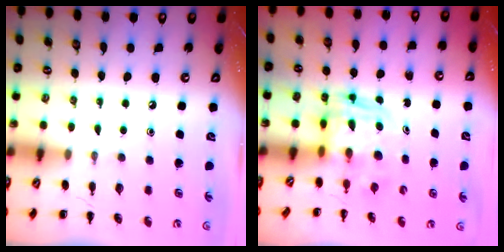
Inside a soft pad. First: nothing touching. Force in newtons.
{"total": 2.6, "press": 2.6, "slide": 0.2}